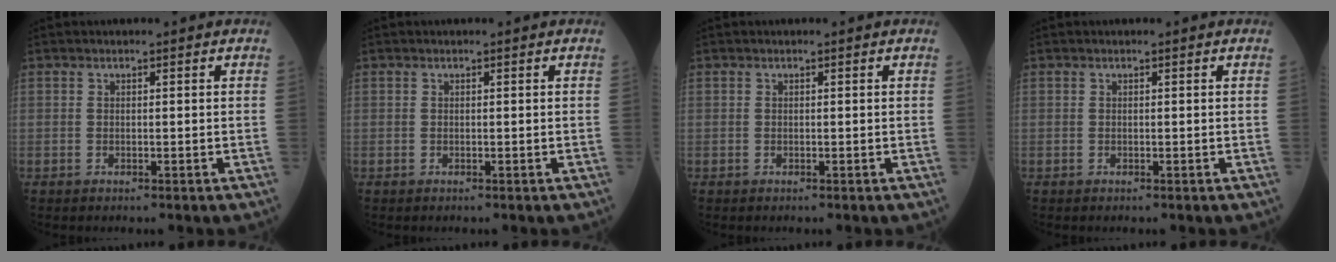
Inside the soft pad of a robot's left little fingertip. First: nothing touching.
{"total": 0.0}
{"total": 0.0}
{"total": 0.0}